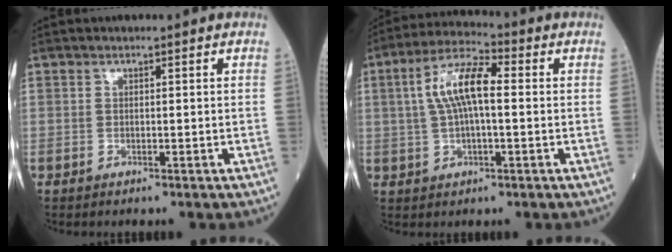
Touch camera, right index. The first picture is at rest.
{"total": 8.8, "force": [1.1, 2.6, 8.3], "torque": [-0.169, 0.025, 0.017]}